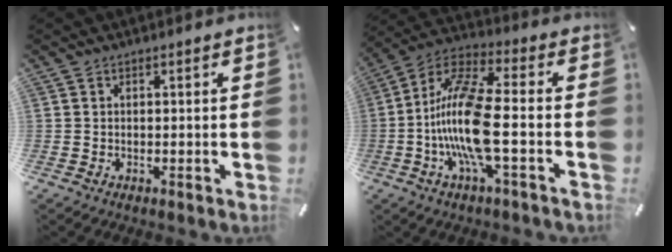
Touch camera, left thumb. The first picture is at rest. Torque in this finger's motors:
{"motor_torque": [-0.43, 2.47, 1.30, -0.50, 0.65]}